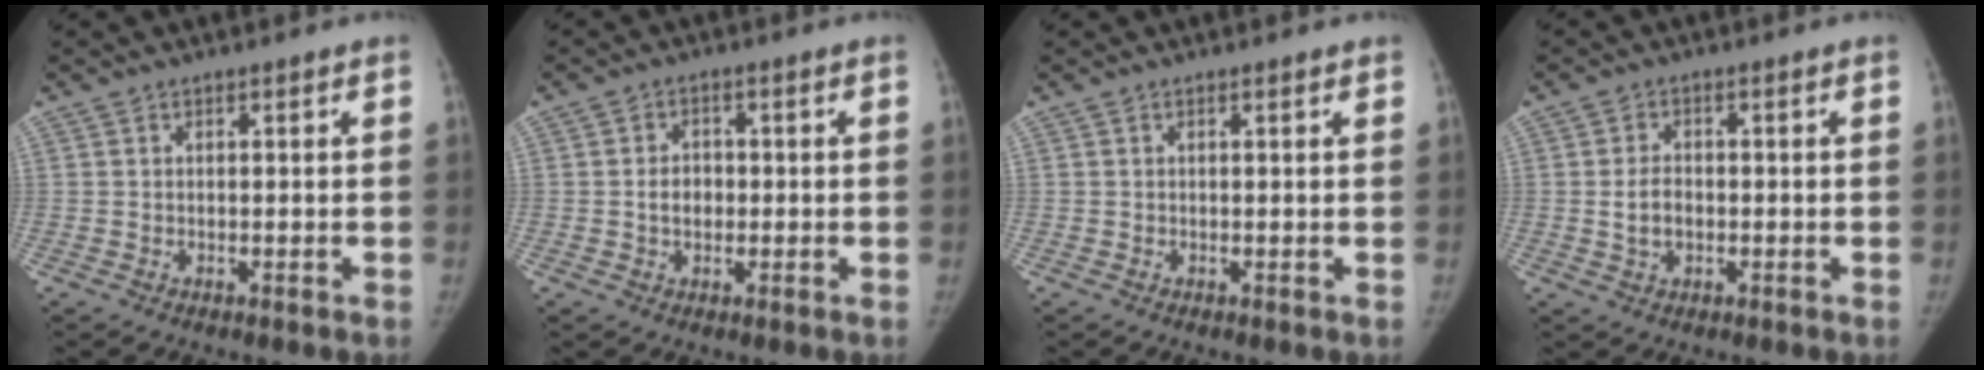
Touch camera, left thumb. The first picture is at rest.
{"total": 3.8, "force": [-0.3, 3.0, 2.4], "torque": [-0.027, 0.009, -0.007]}
{"total": 0.5, "force": [0.4, 0.0, 0.3], "torque": [-0.006, 0.001, 0.005]}
{"total": 4.2, "force": [-0.5, 2.9, 3.0], "torque": [-0.051, 0.008, -0.008]}